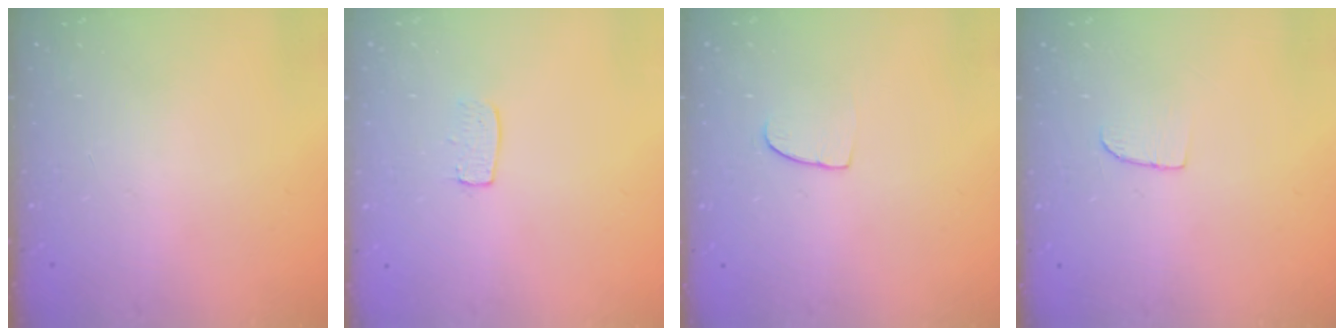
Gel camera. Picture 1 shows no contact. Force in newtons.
{"total": 5.1, "press": 5.1, "slide": 0.4}
{"total": 4.8, "press": 4.8, "slide": 0.4}
{"total": 4.6, "press": 4.6, "slide": 0.4}